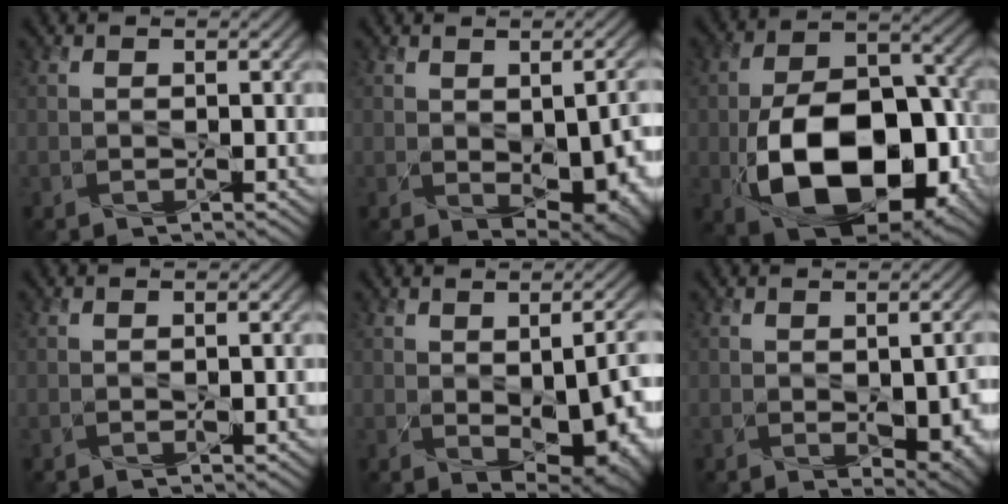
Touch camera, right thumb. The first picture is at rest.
{"total": 8.7, "force": [-1.8, 4.8, 7.1], "torque": [-0.101, -0.031, -0.005]}
{"total": 16.4, "force": [-5.7, 9.5, 12.1], "torque": [-0.195, -0.026, -0.096]}
{"total": 0.0}
{"total": 10.4, "force": [-2.0, 5.6, 8.5], "torque": [-0.111, -0.025, -0.004]}
{"total": 6.0, "force": [-1.2, 3.2, 4.9], "torque": [-0.079, -0.023, -0.002]}